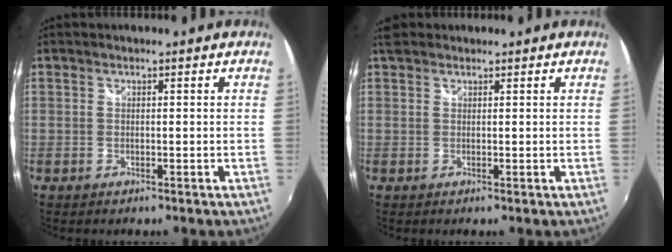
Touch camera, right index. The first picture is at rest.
{"total": 2.4, "force": [1.7, 1.4, 1.0], "torque": [-0.015, 0.008, 0.026]}